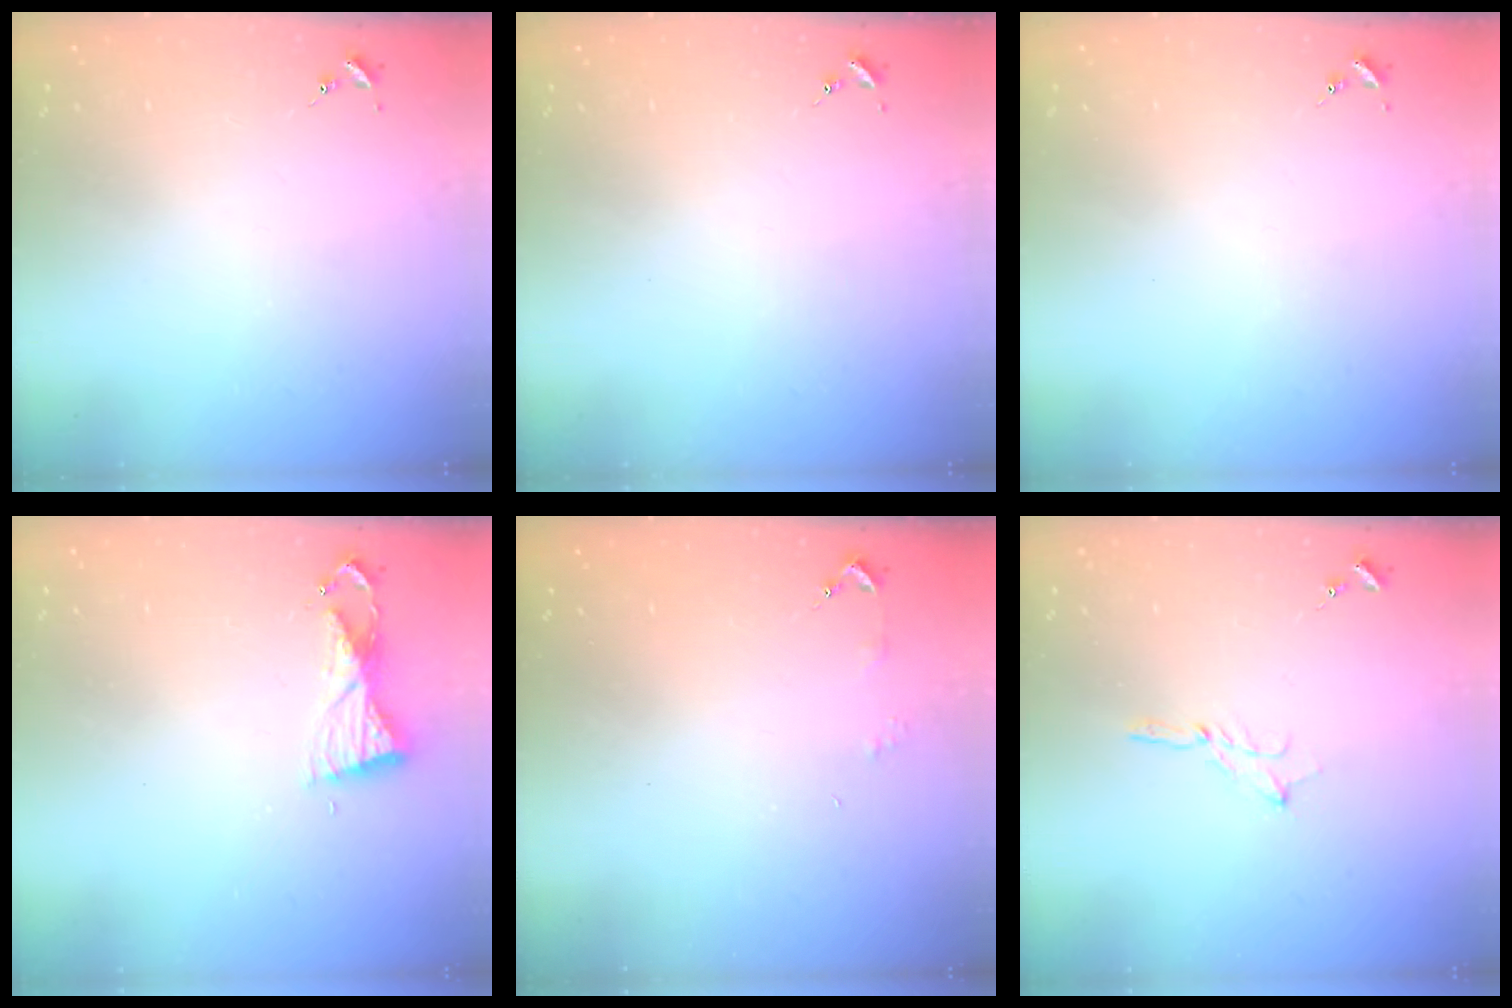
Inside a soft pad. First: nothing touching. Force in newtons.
{"total": 0.0}
{"total": 0.0}
{"total": 6.2, "press": 6.1, "slide": 0.6}
{"total": 2.9, "press": 2.8, "slide": 0.3}
{"total": 2.3, "press": 2.3, "slide": 0.2}